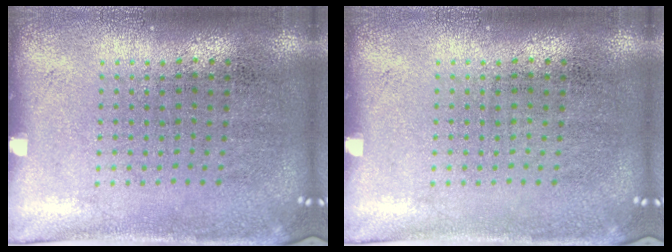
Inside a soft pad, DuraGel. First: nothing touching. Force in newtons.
{"total": 0.0}